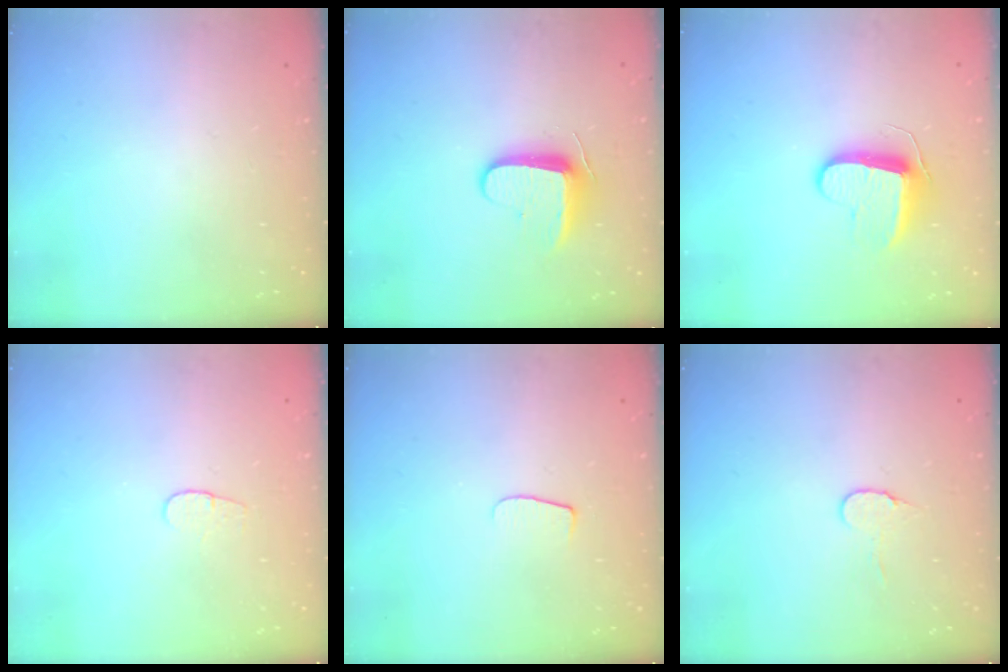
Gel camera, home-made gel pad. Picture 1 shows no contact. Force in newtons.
{"total": 8.7, "press": 8.6, "slide": 0.9}
{"total": 9.4, "press": 9.4, "slide": 0.5}
{"total": 3.6, "press": 3.6, "slide": 0.4}
{"total": 6.0, "press": 6.0, "slide": 0.6}
{"total": 6.1, "press": 6.1, "slide": 0.5}